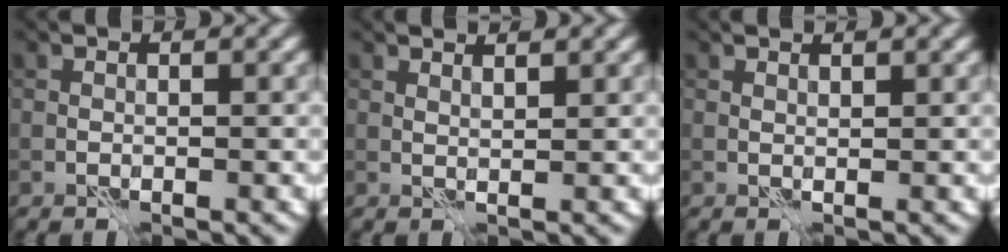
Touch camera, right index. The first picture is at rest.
{"total": 1.6, "force": [1.4, 0.1, 0.8], "torque": [-0.016, -0.003, 0.019]}
{"total": 0.7, "force": [0.7, -0.1, 0.2], "torque": [-0.012, -0.002, 0.012]}